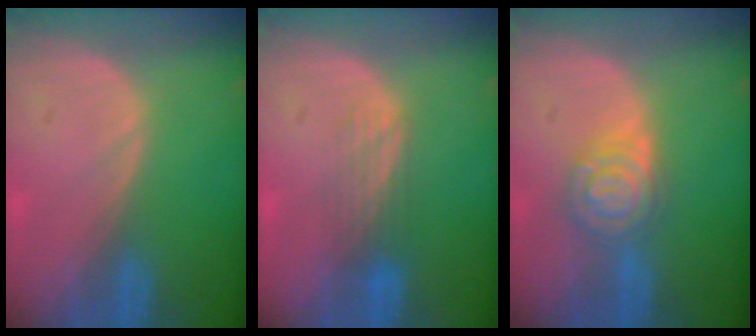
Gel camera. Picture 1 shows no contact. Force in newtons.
{"total": 3.9, "press": 3.2, "slide": 2.3}
{"total": 6.3, "press": 6.3, "slide": 0.4}